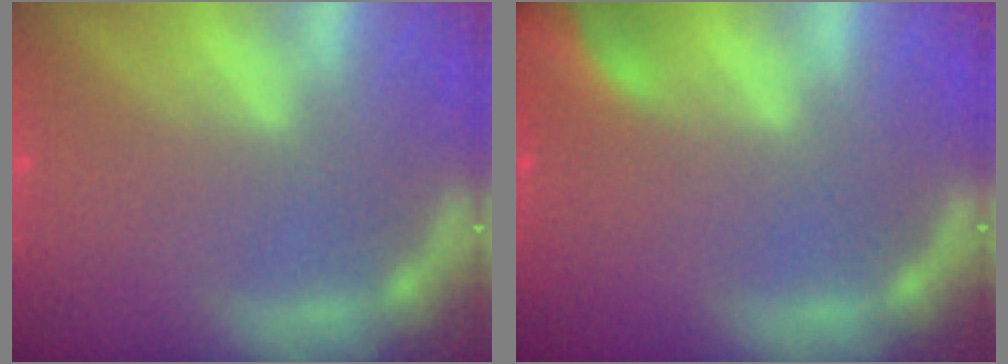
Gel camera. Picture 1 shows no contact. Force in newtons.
{"total": 6.9}